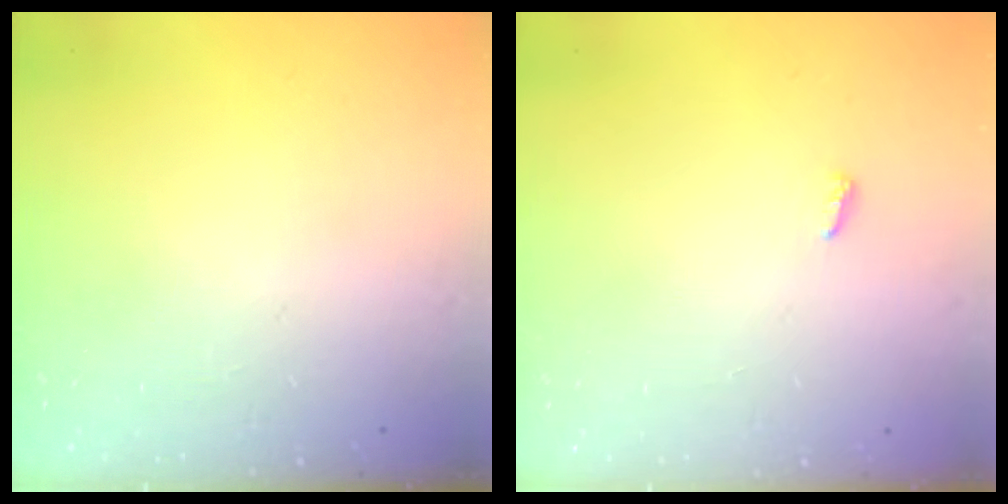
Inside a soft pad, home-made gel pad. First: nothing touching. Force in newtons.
{"total": 2.8, "press": 2.8, "slide": 0.5}